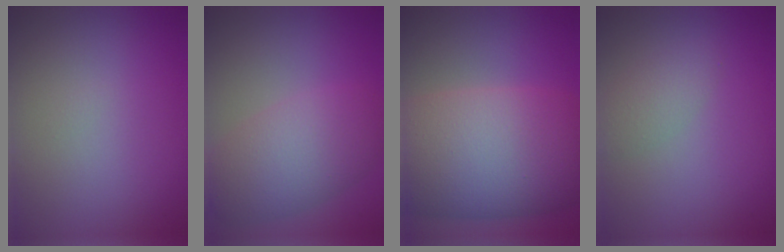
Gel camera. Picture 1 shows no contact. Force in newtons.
{"total": 5.6, "press": 5.6, "slide": 0.2}
{"total": 13.7, "press": 13.7, "slide": 0.4}
{"total": 1.8, "press": 1.8, "slide": 0.0}